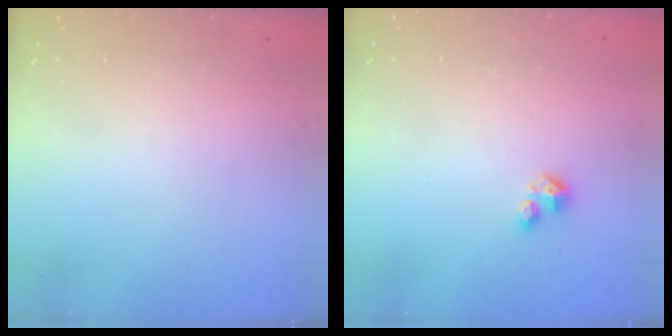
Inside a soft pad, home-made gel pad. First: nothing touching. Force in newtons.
{"total": 2.9, "press": 2.8, "slide": 0.6}